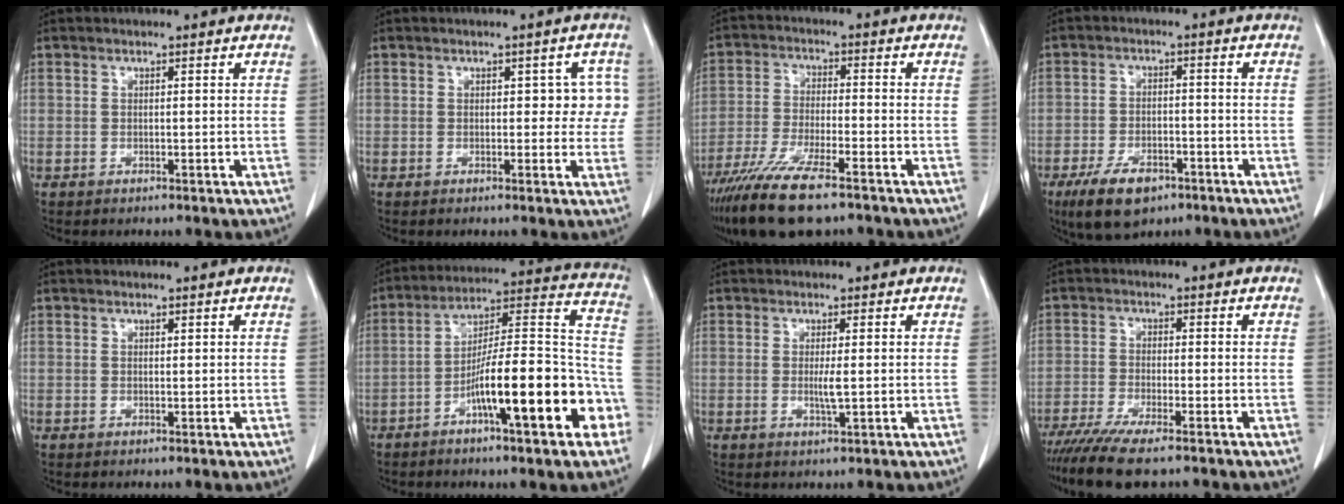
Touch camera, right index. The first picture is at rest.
{"total": 3.8, "force": [0.6, 2.5, 2.8], "torque": [-0.014, 0.021, 0.005]}
{"total": 12.4, "force": [-8.9, 2.0, 8.3], "torque": [-0.157, -0.032, -0.156]}
{"total": 8.0, "force": [-5.1, 3.8, 4.9], "torque": [-0.096, -0.007, -0.083]}
{"total": 0.0}
{"total": 19.1, "force": [-7.8, 3.3, 17.1], "torque": [-0.229, 0.029, -0.115]}
{"total": 2.1, "force": [-0.1, 0.0, 2.1], "torque": [-0.043, -0.005, -0.002]}
{"total": 9.9, "force": [-7.9, 0.8, 5.9], "torque": [-0.094, -0.024, -0.129]}